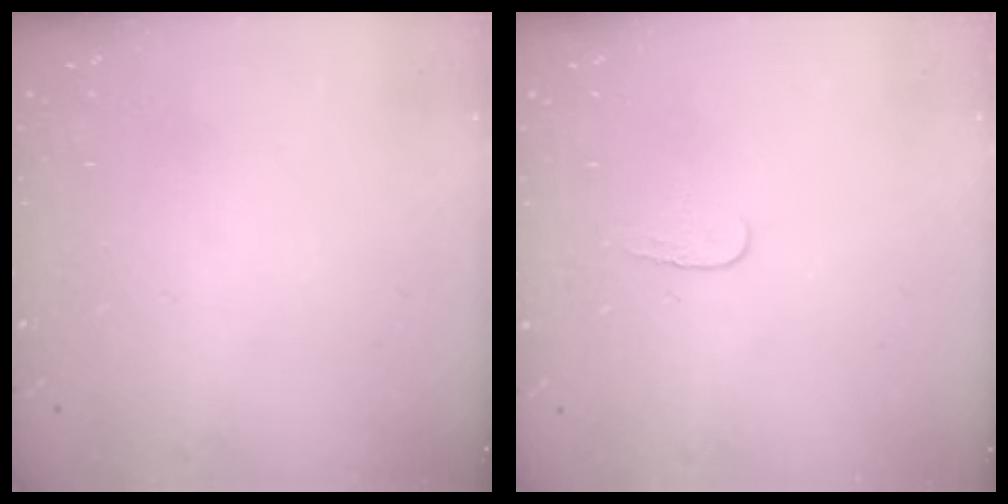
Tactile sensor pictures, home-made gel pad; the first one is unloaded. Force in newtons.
{"total": 3.5, "press": 3.4, "slide": 0.4}